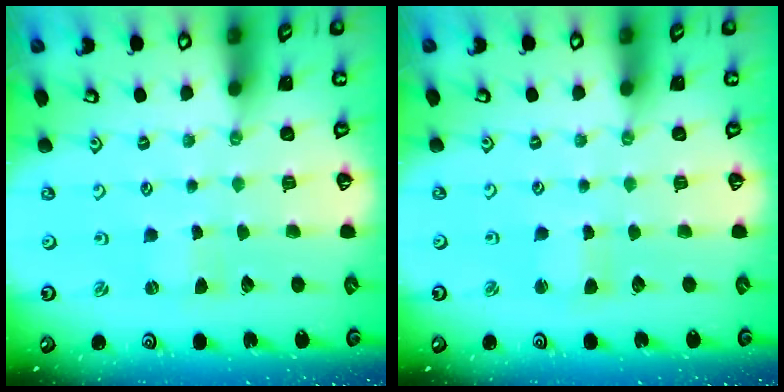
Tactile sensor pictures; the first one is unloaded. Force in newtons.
{"total": 1.7, "press": 1.6, "slide": 0.2}